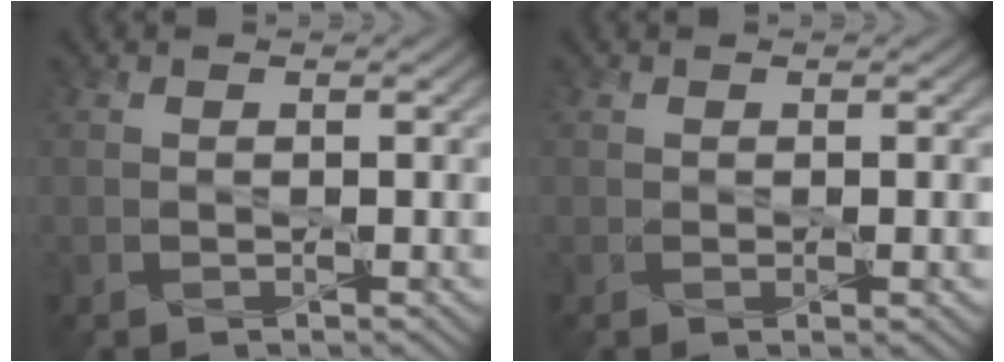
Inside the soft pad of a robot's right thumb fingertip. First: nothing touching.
{"total": 1.0, "force": [-0.2, 0.1, 1.0], "torque": [-0.019, -0.005, -0.003]}